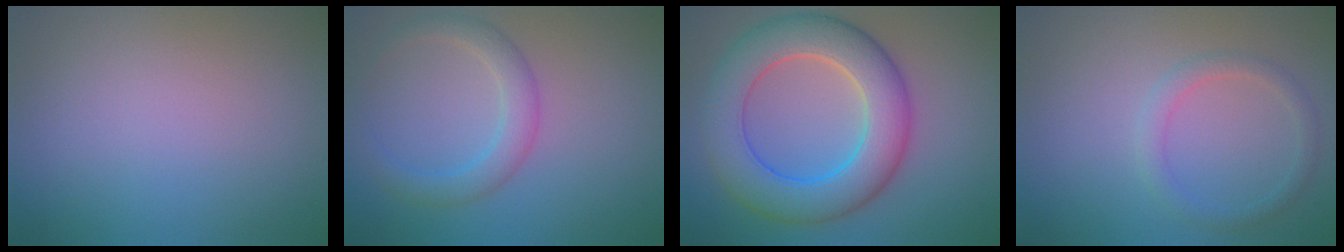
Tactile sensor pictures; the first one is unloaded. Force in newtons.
{"total": 3.0, "press": 3.0, "slide": 0.1}
{"total": 8.9, "press": 8.9, "slide": 0.2}
{"total": 1.7, "press": 1.7, "slide": 0.1}